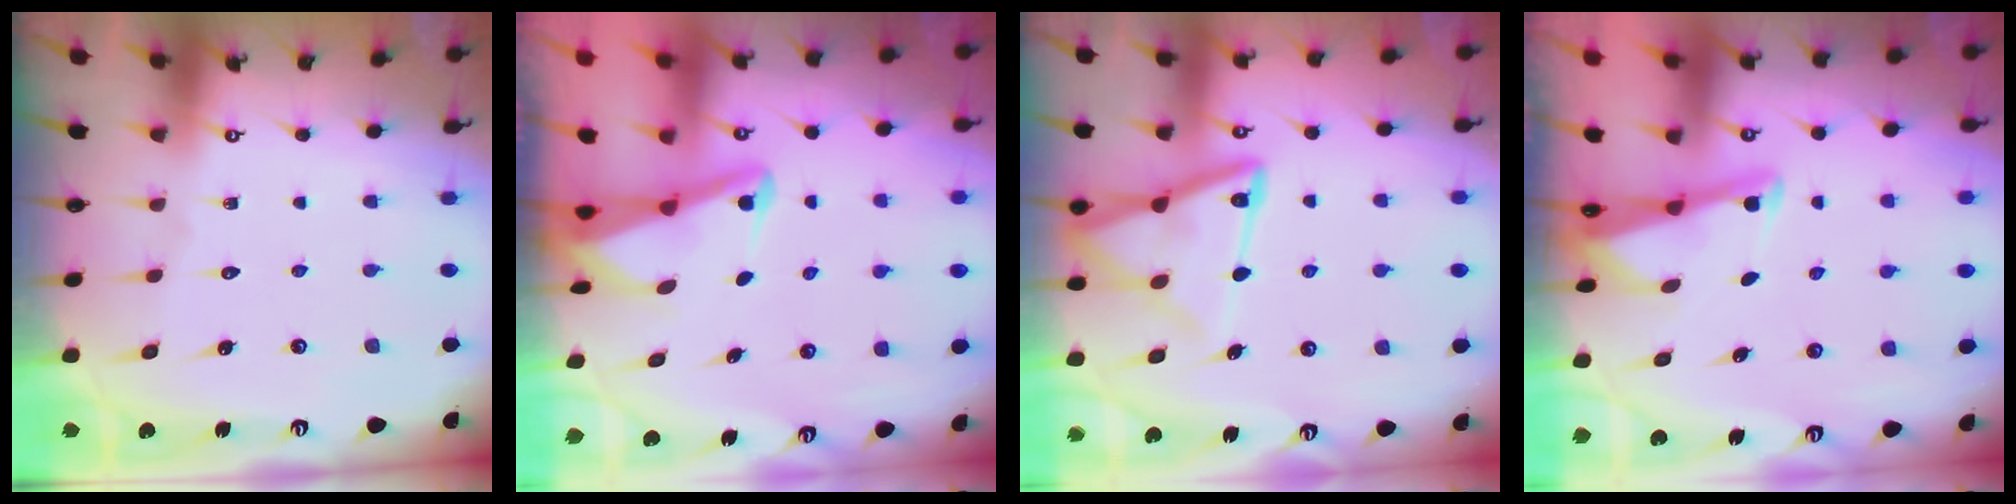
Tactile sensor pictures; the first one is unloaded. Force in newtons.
{"total": 2.8, "press": 2.7, "slide": 0.7}
{"total": 14.3, "press": 14.3, "slide": 1.2}
{"total": 2.3, "press": 2.3, "slide": 0.2}